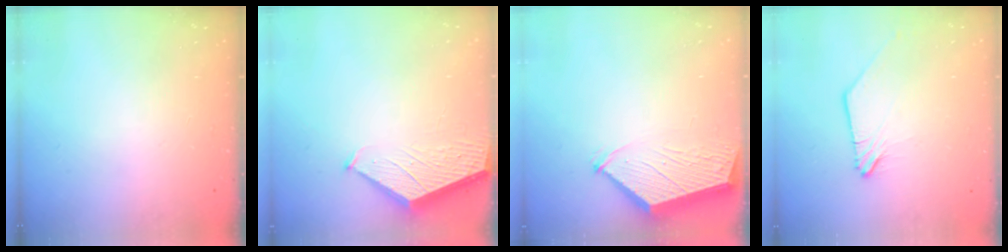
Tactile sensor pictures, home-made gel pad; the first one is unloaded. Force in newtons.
{"total": 2.1, "press": 2.1, "slide": 0.2}
{"total": 2.9, "press": 2.9, "slide": 0.4}
{"total": 0.0}